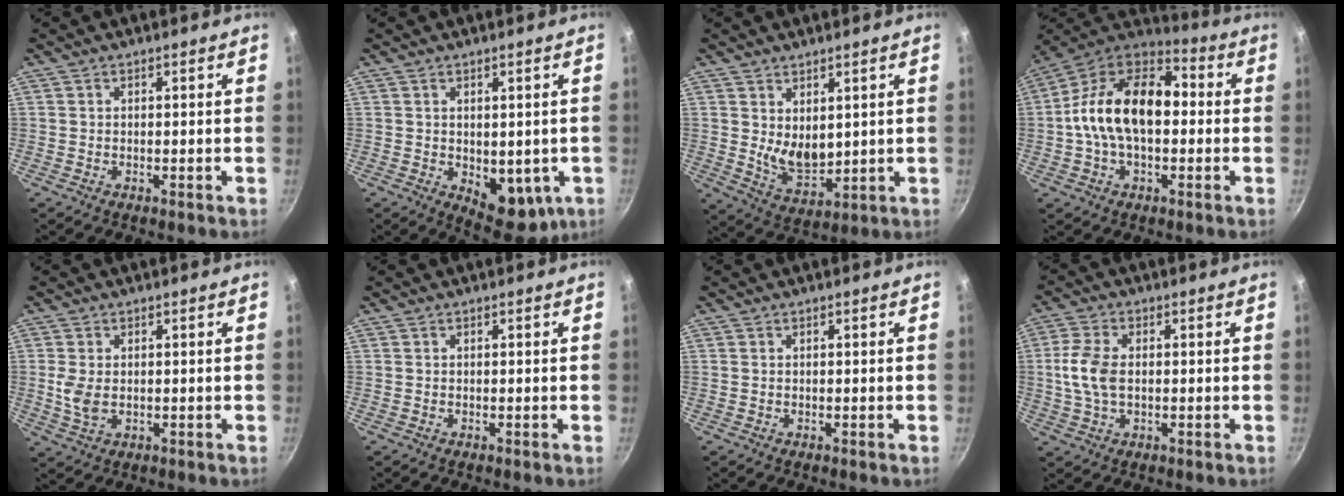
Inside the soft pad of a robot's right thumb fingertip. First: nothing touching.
{"total": 10.1, "force": [-1.6, 6.0, 7.9], "torque": [-0.071, -0.014, -0.006]}
{"total": 7.2, "force": [2.4, 4.3, 5.3], "torque": [-0.076, -0.031, 0.058]}
{"total": 19.5, "force": [-0.2, 12.0, 15.4], "torque": [-0.241, 0.045, -0.025]}
{"total": 4.6, "force": [0.2, 2.9, 3.6], "torque": [-0.073, -0.005, 0.007]}
{"total": 0.0}
{"total": 0.0}
{"total": 7.7, "force": [0.2, 4.7, 6.1], "torque": [-0.129, 0.010, 0.001]}